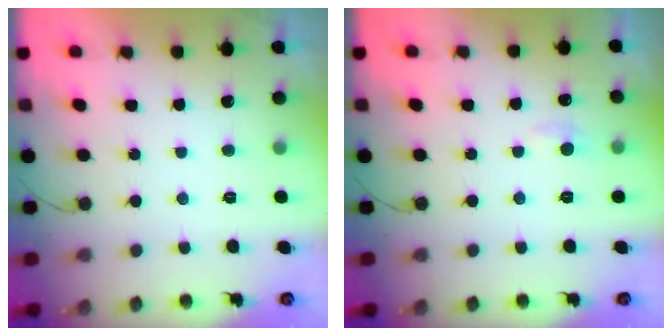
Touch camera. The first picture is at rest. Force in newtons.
{"total": 4.8, "press": 4.7, "slide": 0.6}